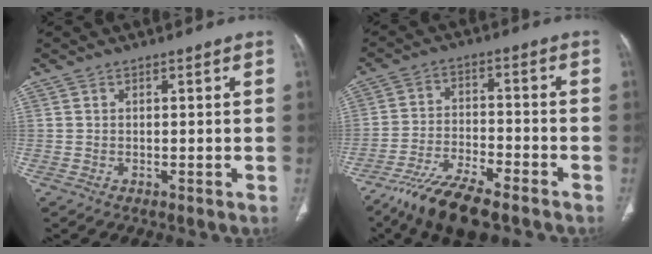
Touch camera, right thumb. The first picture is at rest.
{"total": 12.0, "force": [-8.9, 3.6, 7.2], "torque": [-0.138, 0.033, -0.164]}